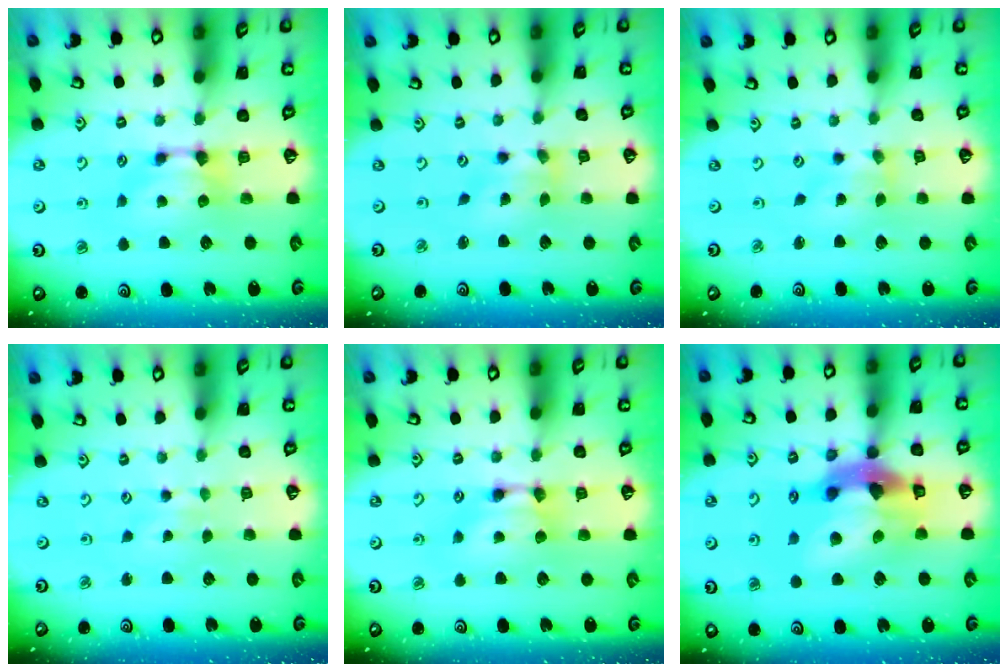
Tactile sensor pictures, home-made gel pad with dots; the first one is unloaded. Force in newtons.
{"total": 1.4, "press": 0.3, "slide": 1.4}
{"total": 1.8, "press": 1.5, "slide": 1.1}
{"total": 3.7, "press": 3.7, "slide": 0.2}
{"total": 1.6, "press": 1.6, "slide": 0.1}
{"total": 12.6, "press": 12.2, "slide": 3.0}